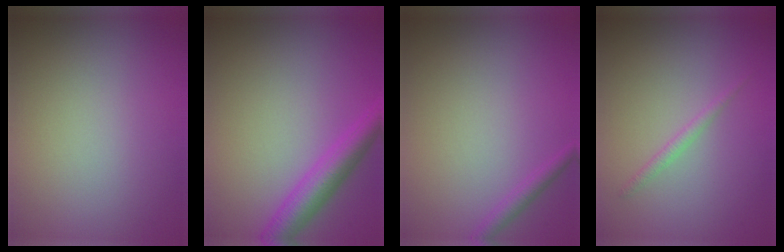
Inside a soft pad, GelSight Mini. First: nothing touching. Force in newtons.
{"total": 4.0, "press": 4.0, "slide": 0.1}
{"total": 1.3, "press": 1.3, "slide": 0.1}
{"total": 1.0, "press": 1.0, "slide": 0.1}